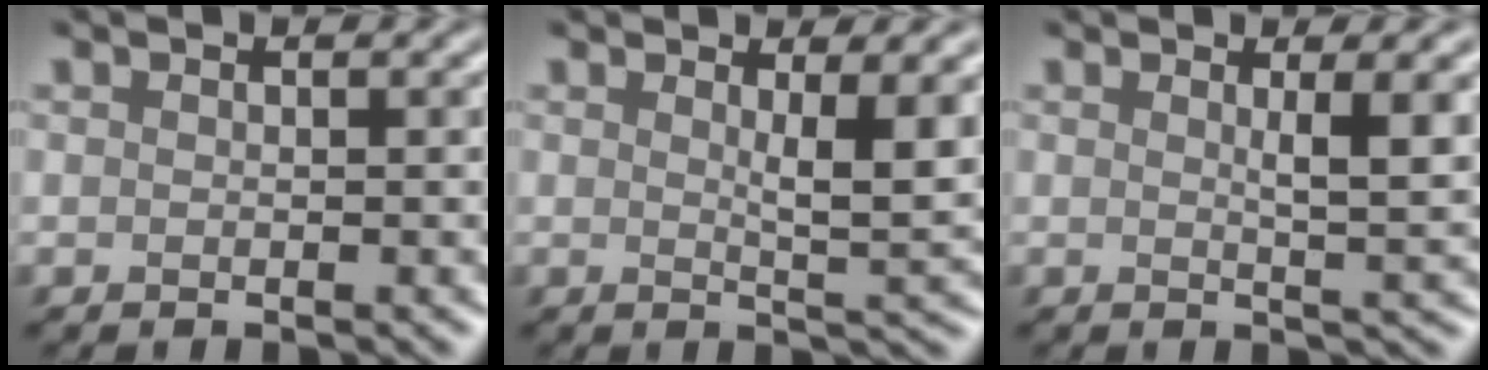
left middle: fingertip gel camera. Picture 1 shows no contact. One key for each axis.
{"total": 3.5, "fx": 1.1, "fy": 0.6, "fz": 3.3, "tx": -0.042, "ty": -0.006, "tz": 0.024}
{"total": 3.6, "fx": 0.8, "fy": 0.7, "fz": 3.4, "tx": -0.038, "ty": 0.000, "tz": 0.016}